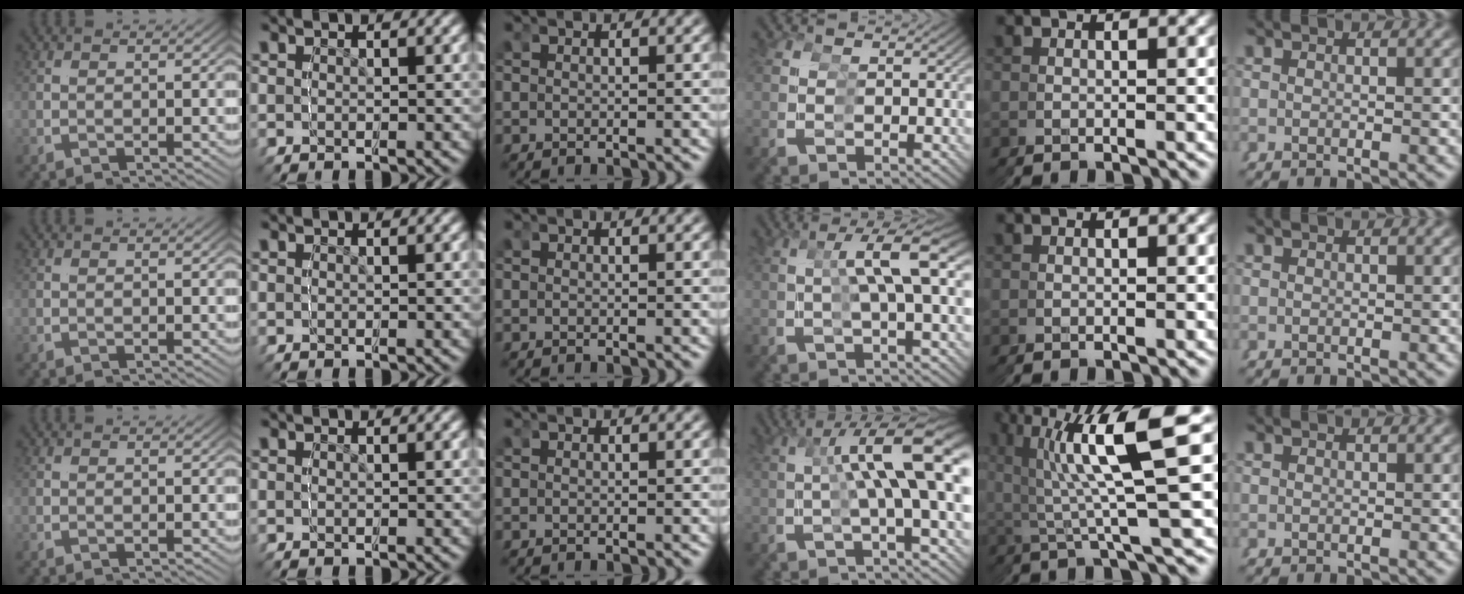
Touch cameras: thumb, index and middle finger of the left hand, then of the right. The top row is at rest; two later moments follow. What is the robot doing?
{"motion": "grasp_and_lifting", "object": "bottle"}